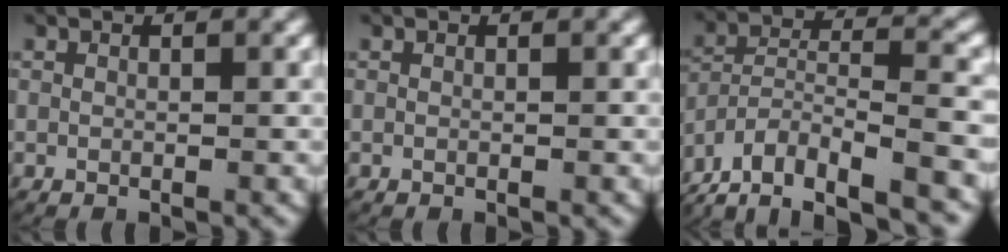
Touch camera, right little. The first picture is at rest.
{"total": 0.0}
{"total": 10.3, "force": [-6.1, 6.4, 5.2], "torque": [-0.108, -0.024, -0.100]}